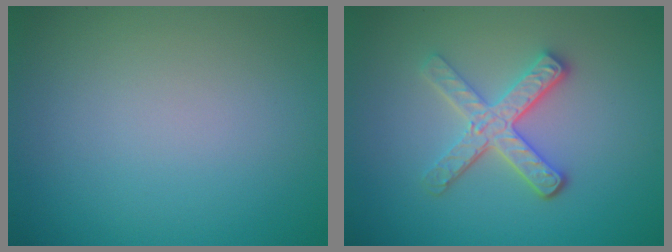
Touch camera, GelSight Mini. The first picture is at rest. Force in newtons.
{"total": 3.8, "press": 3.1, "slide": 2.2}